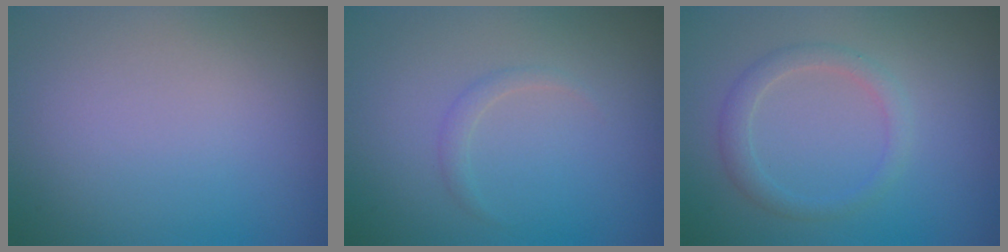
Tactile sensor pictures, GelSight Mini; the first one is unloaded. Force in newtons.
{"total": 0.9, "press": 0.9, "slide": 0.0}
{"total": 2.1, "press": 2.1, "slide": 0.2}